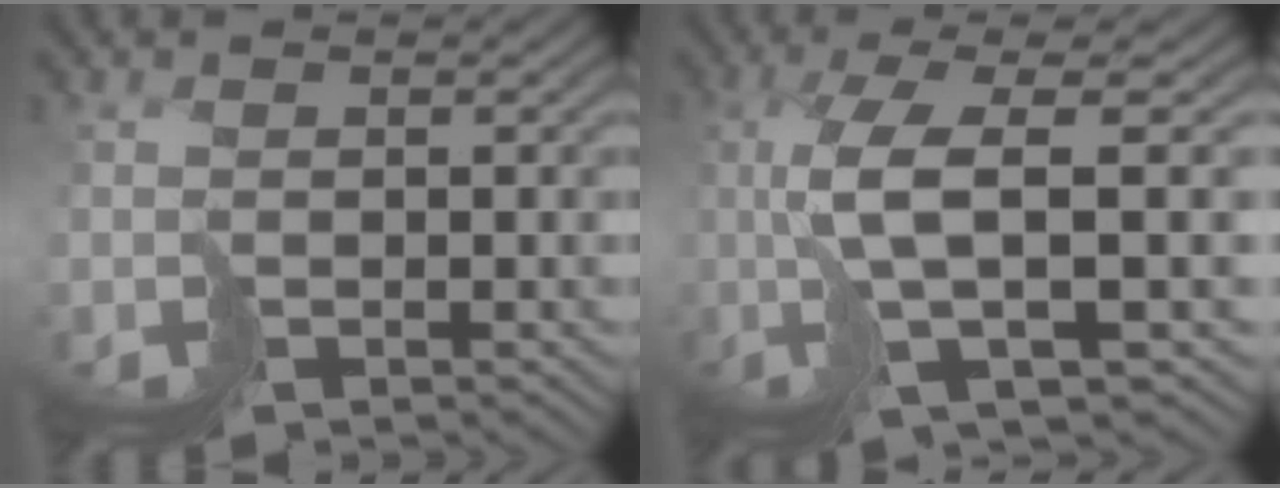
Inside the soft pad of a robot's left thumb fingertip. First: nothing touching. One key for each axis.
{"total": 9.7, "fx": -0.4, "fy": 2.7, "fz": 9.4, "tx": -0.173, "ty": 0.007, "tz": -0.015}